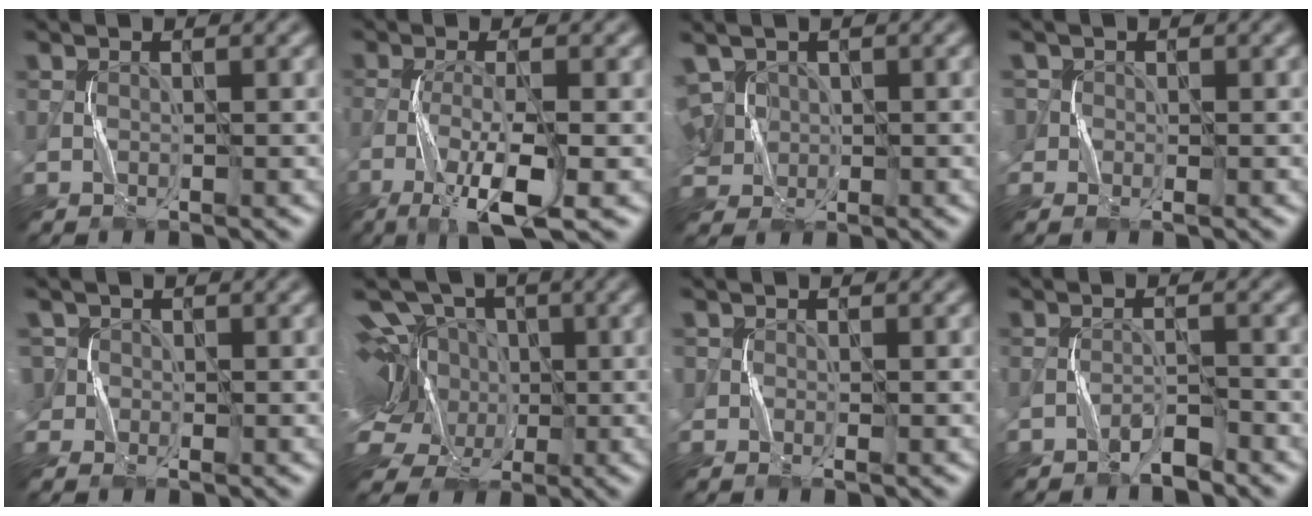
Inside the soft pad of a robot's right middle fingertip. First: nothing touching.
{"total": 6.7, "force": [-3.2, 1.3, 5.7], "torque": [-0.111, -0.002, -0.062]}
{"total": 4.7, "force": [1.2, 3.7, 2.6], "torque": [-0.085, 0.021, 0.032]}
{"total": 1.9, "force": [-0.2, 1.8, 0.8], "torque": [-0.007, 0.000, -0.007]}
{"total": 2.7, "force": [0.0, 2.5, 1.0], "torque": [-0.012, 0.004, -0.006]}
{"total": 14.5, "force": [2.1, 10.9, 9.3], "torque": [-0.182, 0.042, -0.010]}
{"total": 1.1, "force": [-0.3, 0.9, 0.7], "torque": [-0.006, -0.001, -0.007]}
{"total": 1.8, "force": [-1.6, 0.3, 0.8], "torque": [-0.014, 0.009, -0.032]}